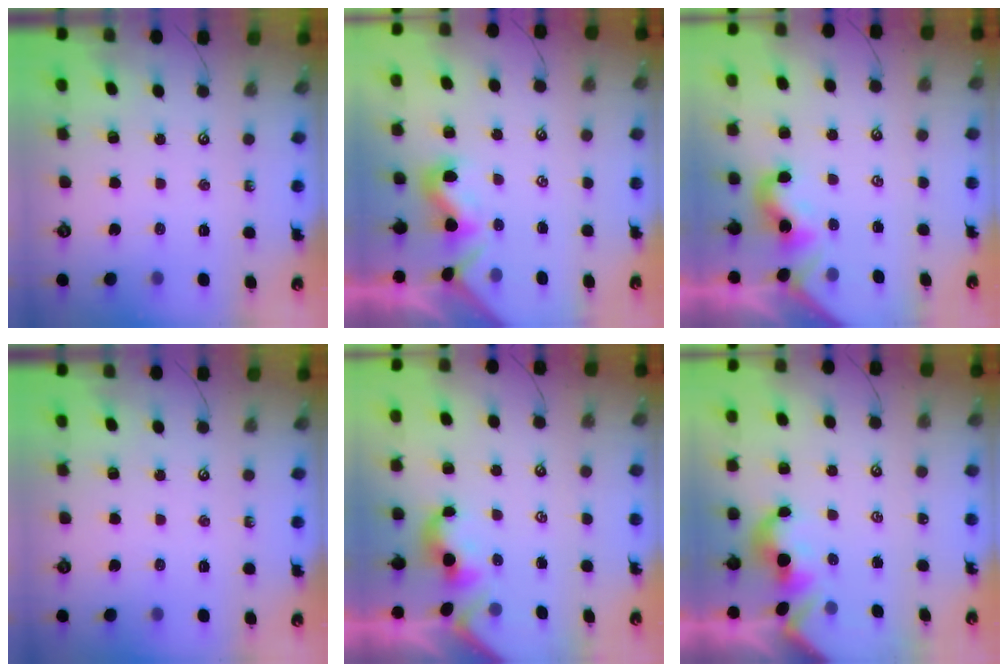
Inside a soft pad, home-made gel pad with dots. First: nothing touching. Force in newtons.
{"total": 1.5, "press": 1.4, "slide": 0.5}
{"total": 0.0}
{"total": 0.0}
{"total": 0.6, "press": 0.6, "slide": 0.3}
{"total": 1.8, "press": 1.8, "slide": 0.2}